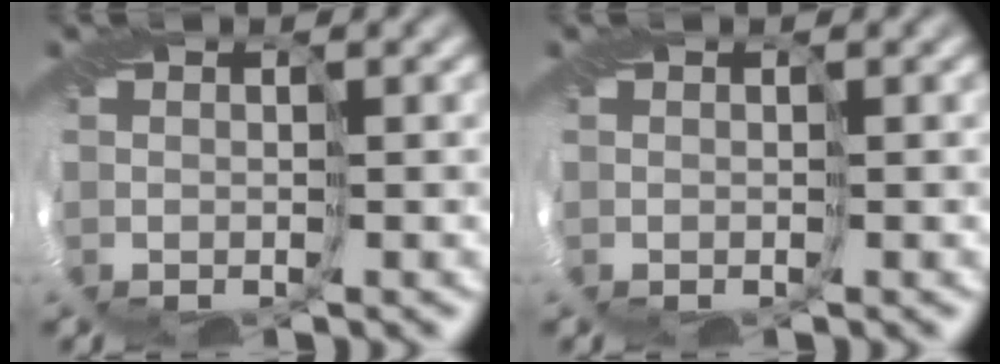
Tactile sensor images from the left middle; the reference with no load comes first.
{"total": 0.0}